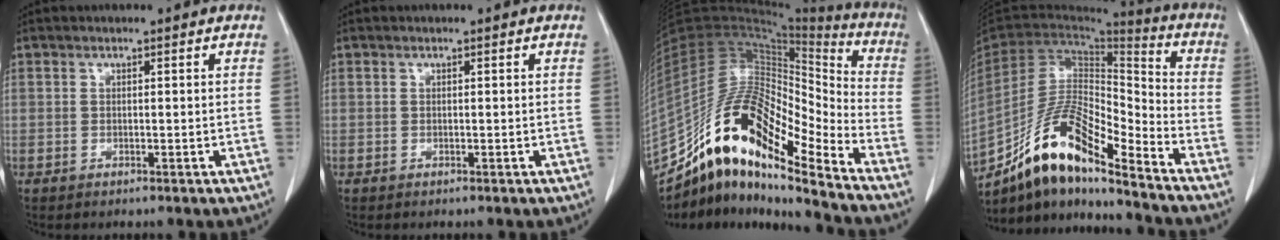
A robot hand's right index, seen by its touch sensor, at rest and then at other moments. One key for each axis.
{"total": 0.0}
{"total": 19.1, "fx": -14.3, "fy": 3.6, "fz": 12.1, "tx": -0.235, "ty": 0.041, "tz": -0.262}
{"total": 15.9, "fx": -12.1, "fy": 2.8, "fz": 9.8, "tx": -0.184, "ty": 0.017, "tz": -0.220}